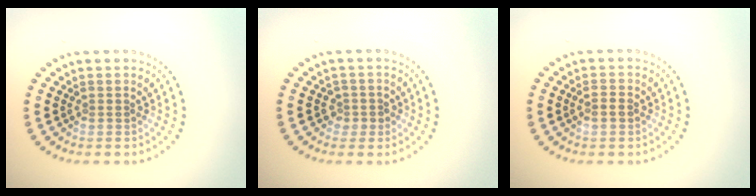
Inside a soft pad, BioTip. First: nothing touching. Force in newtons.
{"total": 1.4, "press": 1.2, "slide": 0.6}
{"total": 0.9, "press": 0.9, "slide": 0.2}